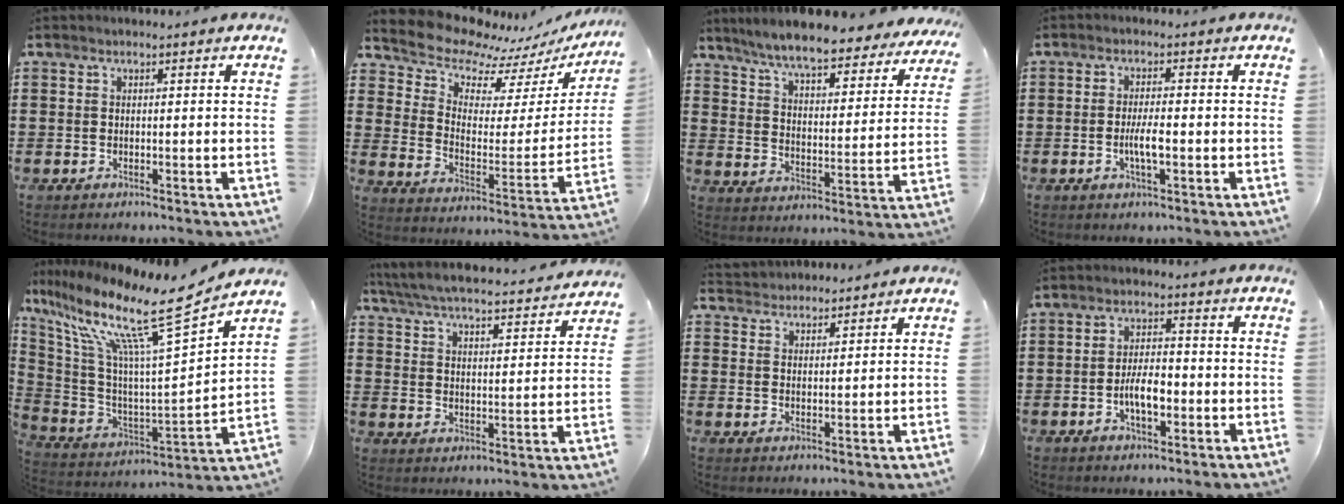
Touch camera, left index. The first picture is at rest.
{"total": 8.9, "force": [8.3, 2.7, 1.6], "torque": [-0.066, -0.073, 0.144]}
{"total": 7.2, "force": [6.6, 0.3, 2.9], "torque": [-0.084, -0.040, 0.113]}
{"total": 3.9, "force": [-0.9, 0.8, 3.7], "torque": [-0.079, -0.004, -0.021]}
{"total": 14.2, "force": [9.9, 1.3, 10.2], "torque": [-0.212, -0.058, 0.147]}
{"total": 5.1, "force": [5.0, -0.2, 1.2], "torque": [-0.048, -0.040, 0.082]}
{"total": 2.8, "force": [2.7, 0.4, -0.7], "torque": [0.002, -0.005, 0.052]}
{"total": 5.5, "force": [-1.5, 2.2, 4.8], "torque": [-0.096, 0.005, -0.032]}